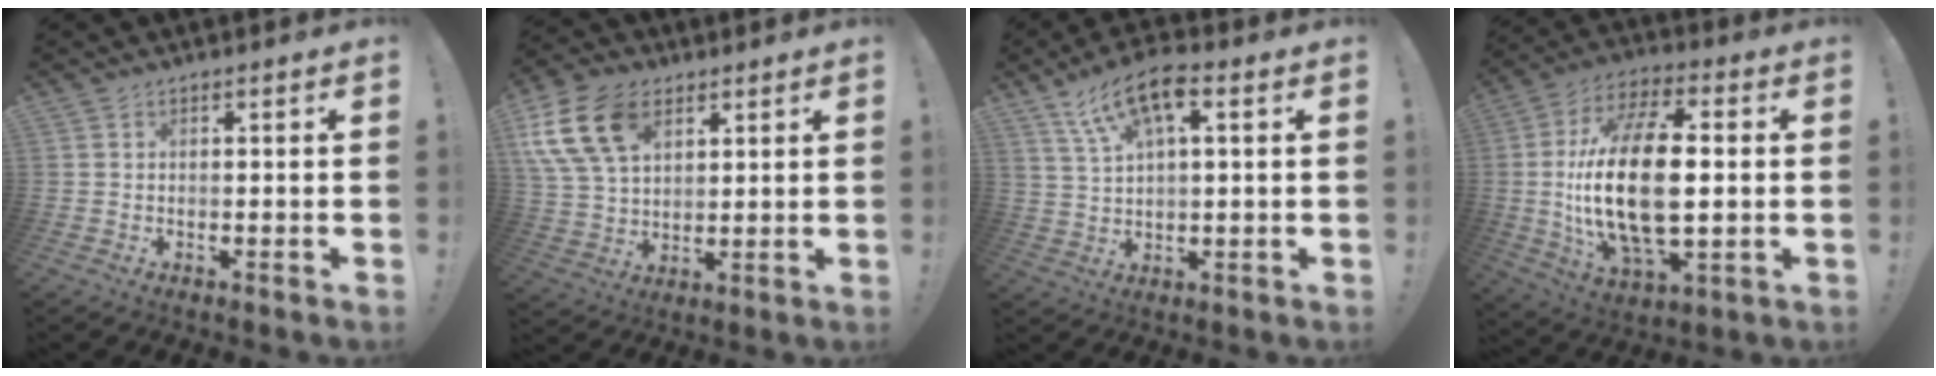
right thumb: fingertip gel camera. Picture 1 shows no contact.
{"total": 15.8, "force": [7.1, 10.4, 9.5], "torque": [-0.193, -0.022, 0.137]}
{"total": 11.8, "force": [5.9, 4.4, 9.2], "torque": [-0.156, -0.016, 0.106]}
{"total": 24.6, "force": [-0.1, 11.6, 21.8], "torque": [-0.428, -0.003, -0.003]}